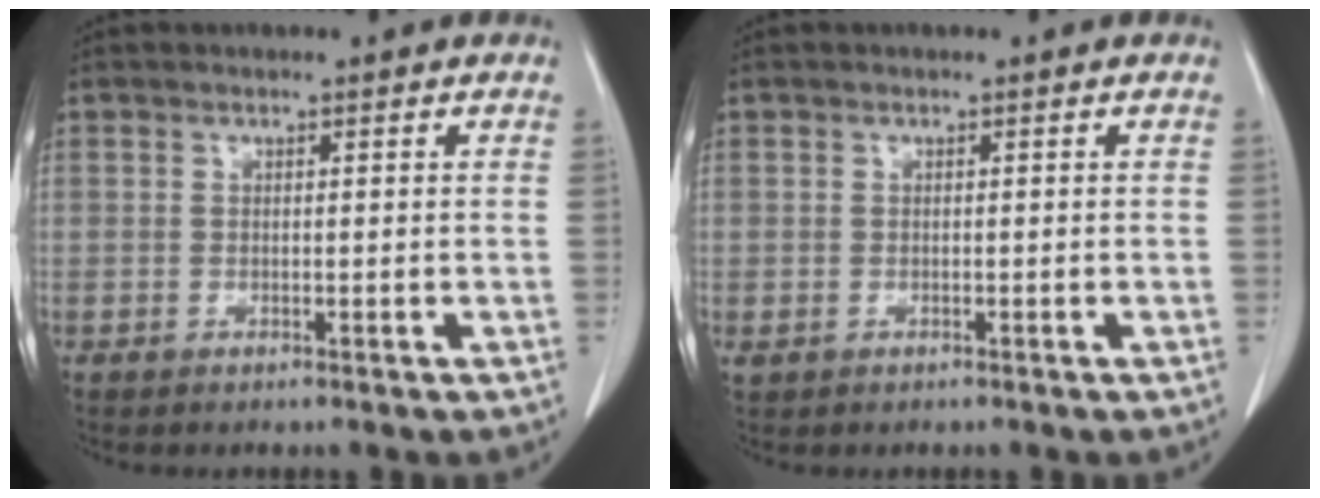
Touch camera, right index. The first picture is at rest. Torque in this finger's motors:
{"motor_torque": [0.00, 0.08, -0.02, -0.06]}